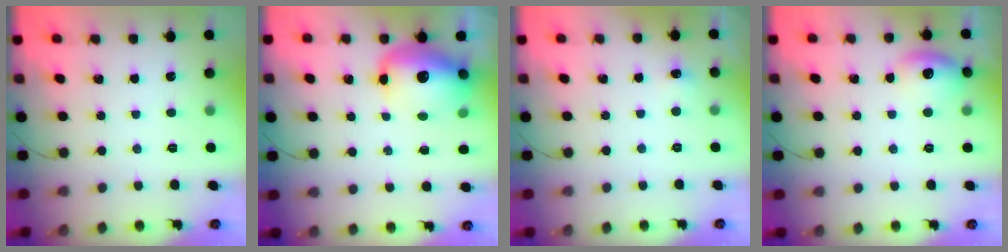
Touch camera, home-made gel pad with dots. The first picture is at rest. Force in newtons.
{"total": 13.9, "press": 13.5, "slide": 3.5}
{"total": 3.9, "press": 3.8, "slide": 1.0}
{"total": 9.5, "press": 9.4, "slide": 1.3}